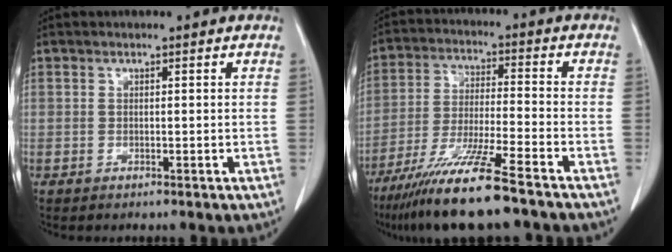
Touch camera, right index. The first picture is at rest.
{"total": 13.2, "force": [-9.8, -0.4, 8.9], "torque": [-0.169, -0.040, -0.173]}